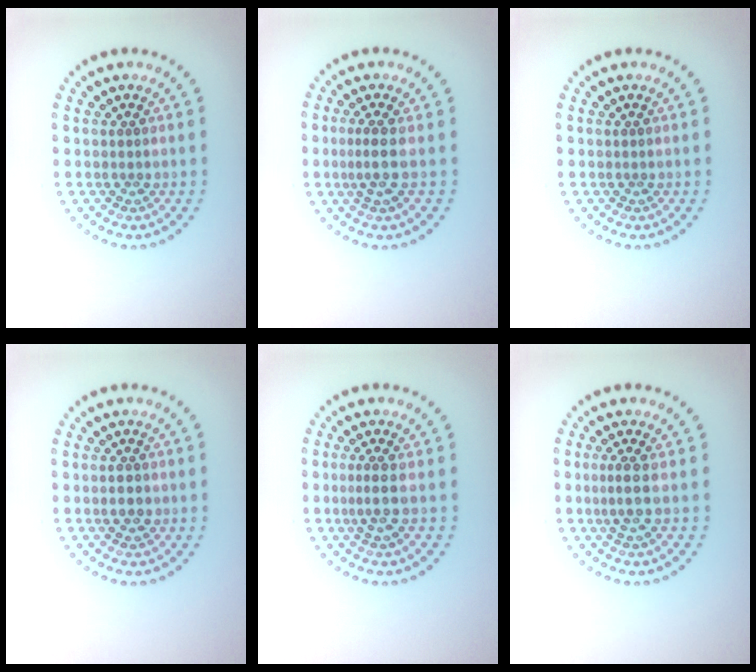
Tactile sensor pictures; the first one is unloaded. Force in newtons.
{"total": 2.0, "press": 1.6, "slide": 1.3}
{"total": 0.0}
{"total": 1.0, "press": 1.0, "slide": 0.0}
{"total": 1.8, "press": 1.4, "slide": 1.2}
{"total": 1.9, "press": 1.3, "slide": 1.3}